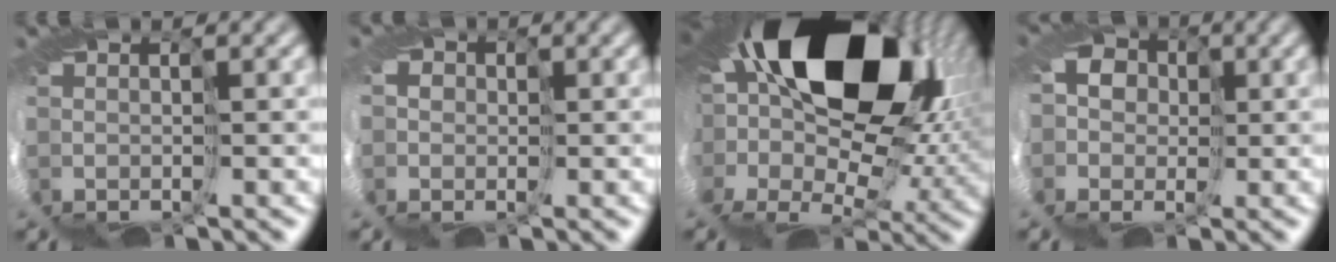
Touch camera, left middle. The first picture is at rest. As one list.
[{"total": 4.7, "force": [-0.4, 4.4, 1.6], "torque": [-0.030, 0.008, -0.041]}, {"total": 17.9, "force": [5.6, 11.0, 12.9], "torque": [-0.219, -0.017, 0.097]}, {"total": 7.0, "force": [-0.8, 6.7, 1.9], "torque": [-0.056, 0.007, -0.050]}]